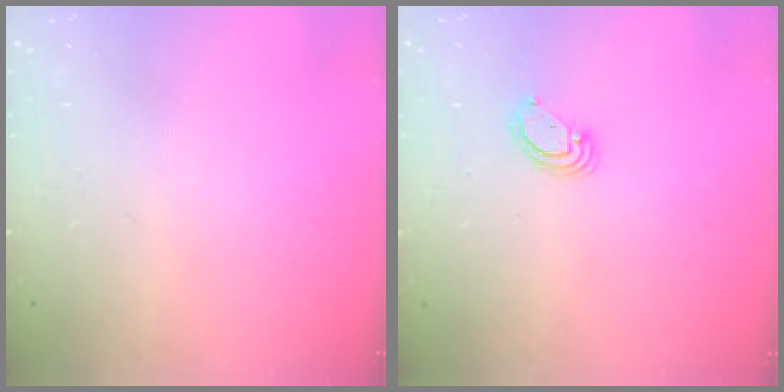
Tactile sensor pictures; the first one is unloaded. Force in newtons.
{"total": 4.0, "press": 4.0, "slide": 0.2}